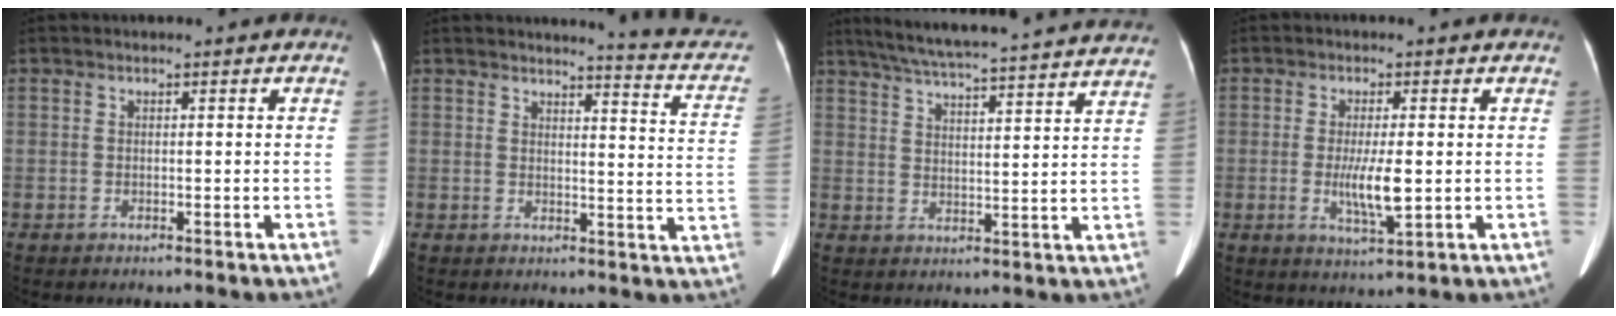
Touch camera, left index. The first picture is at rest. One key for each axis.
{"total": 10.5, "fx": 10.0, "fy": 0.0, "fz": 3.2, "tx": -0.032, "ty": -0.065, "tz": 0.087}
{"total": 26.9, "fx": 24.6, "fy": 0.9, "fz": 10.9, "tx": -0.180, "ty": -0.013, "tz": 0.314}
{"total": 5.4, "fx": -0.4, "fy": 0.9, "fz": 5.4, "tx": -0.105, "ty": -0.012, "tz": -0.004}